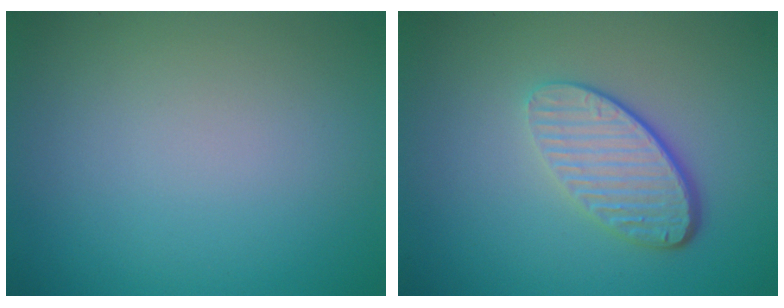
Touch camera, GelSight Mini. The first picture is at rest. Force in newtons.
{"total": 4.5, "press": 3.2, "slide": 3.2}